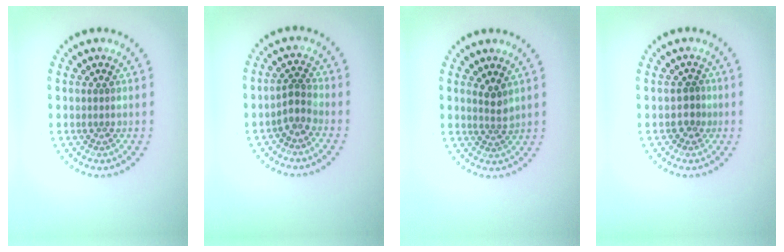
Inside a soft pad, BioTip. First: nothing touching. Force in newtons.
{"total": 1.8, "press": 1.3, "slide": 1.3}
{"total": 1.5, "press": 1.0, "slide": 1.1}
{"total": 1.2, "press": 0.9, "slide": 0.7}